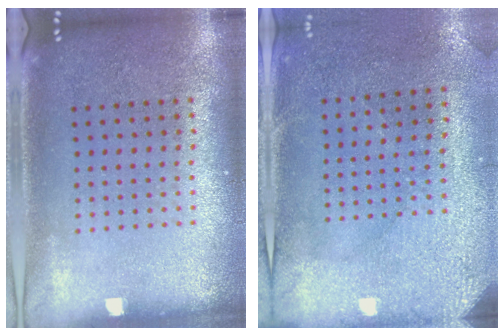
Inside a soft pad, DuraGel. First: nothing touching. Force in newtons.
{"total": 3.0, "press": 2.5, "slide": 1.7}